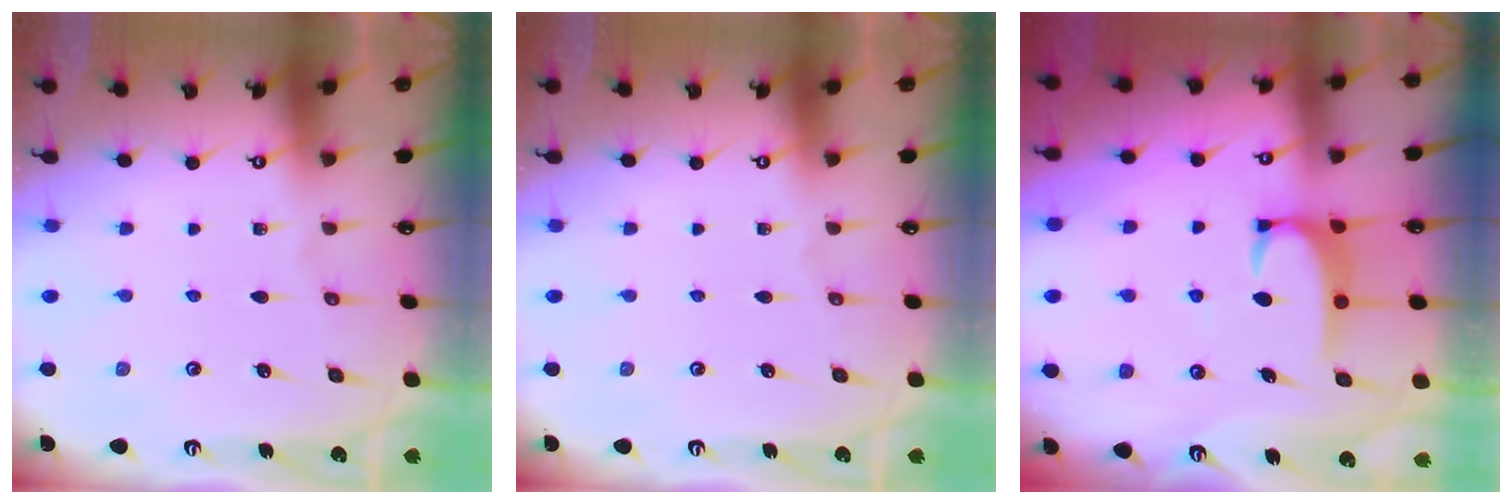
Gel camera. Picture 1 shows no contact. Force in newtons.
{"total": 0.0}
{"total": 2.7, "press": 2.7, "slide": 0.3}